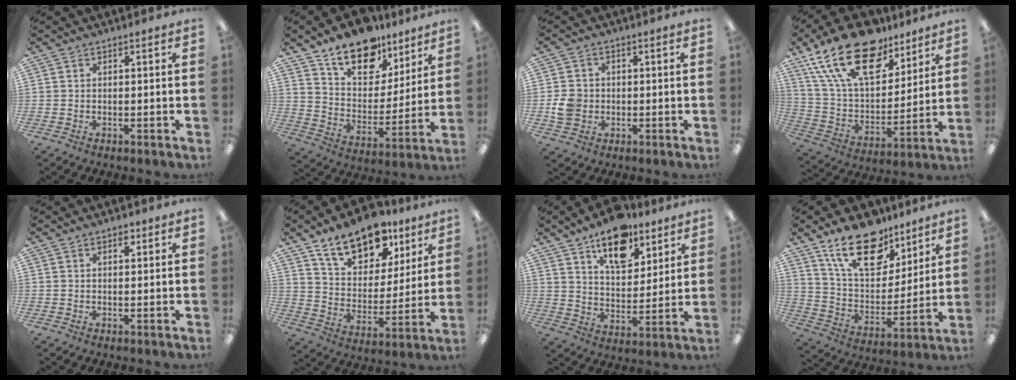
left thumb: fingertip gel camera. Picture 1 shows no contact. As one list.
[{"total": 16.3, "force": [12.1, 8.6, 6.8], "torque": [-0.115, -0.076, 0.219]}, {"total": 5.4, "force": [-0.6, 4.8, 2.3], "torque": [-0.040, 0.007, -0.010]}, {"total": 23.4, "force": [14.8, 11.9, 13.7], "torque": [-0.259, -0.084, 0.261]}, {"total": 1.7, "force": [1.0, 0.9, 1.0], "torque": [-0.006, -0.004, 0.015]}, {"total": 16.8, "force": [12.0, 8.8, 7.7], "torque": [-0.119, -0.070, 0.213]}, {"total": 15.6, "force": [10.7, 7.8, 8.2], "torque": [-0.117, -0.052, 0.187]}, {"total": 19.2, "force": [13.3, 9.6, 10.0], "torque": [-0.171, -0.068, 0.237]}]